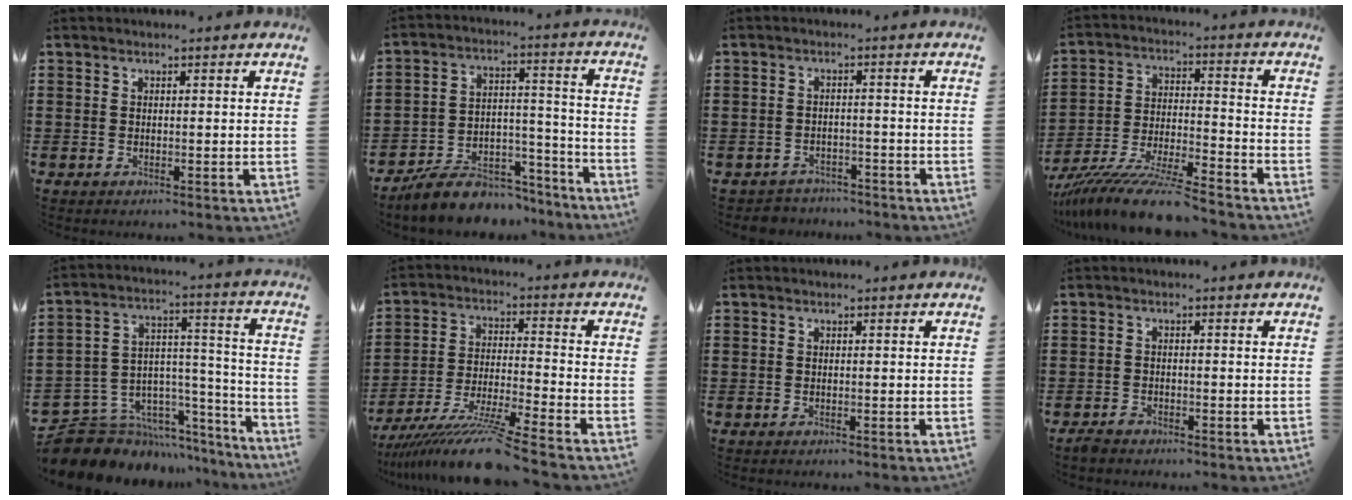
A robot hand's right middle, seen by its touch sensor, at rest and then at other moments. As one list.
[{"total": 8.0, "force": [-7.2, 3.0, 1.7], "torque": [-0.024, 0.028, -0.134]}, {"total": 2.8, "force": [-2.8, 0.6, -0.3], "torque": [-0.003, 0.000, -0.062]}, {"total": 11.2, "force": [-10.1, 0.5, 4.9], "torque": [-0.088, 0.015, -0.196]}, {"total": 8.4, "force": [-7.0, 4.5, 0.8], "torque": [-0.031, -0.002, -0.128]}, {"total": 11.2, "force": [-9.6, -0.4, 5.9], "torque": [-0.109, -0.003, -0.187]}, {"total": 0.0}, {"total": 1.4, "force": [-1.3, 0.5, 0.3], "torque": [-0.018, -0.004, -0.029]}]